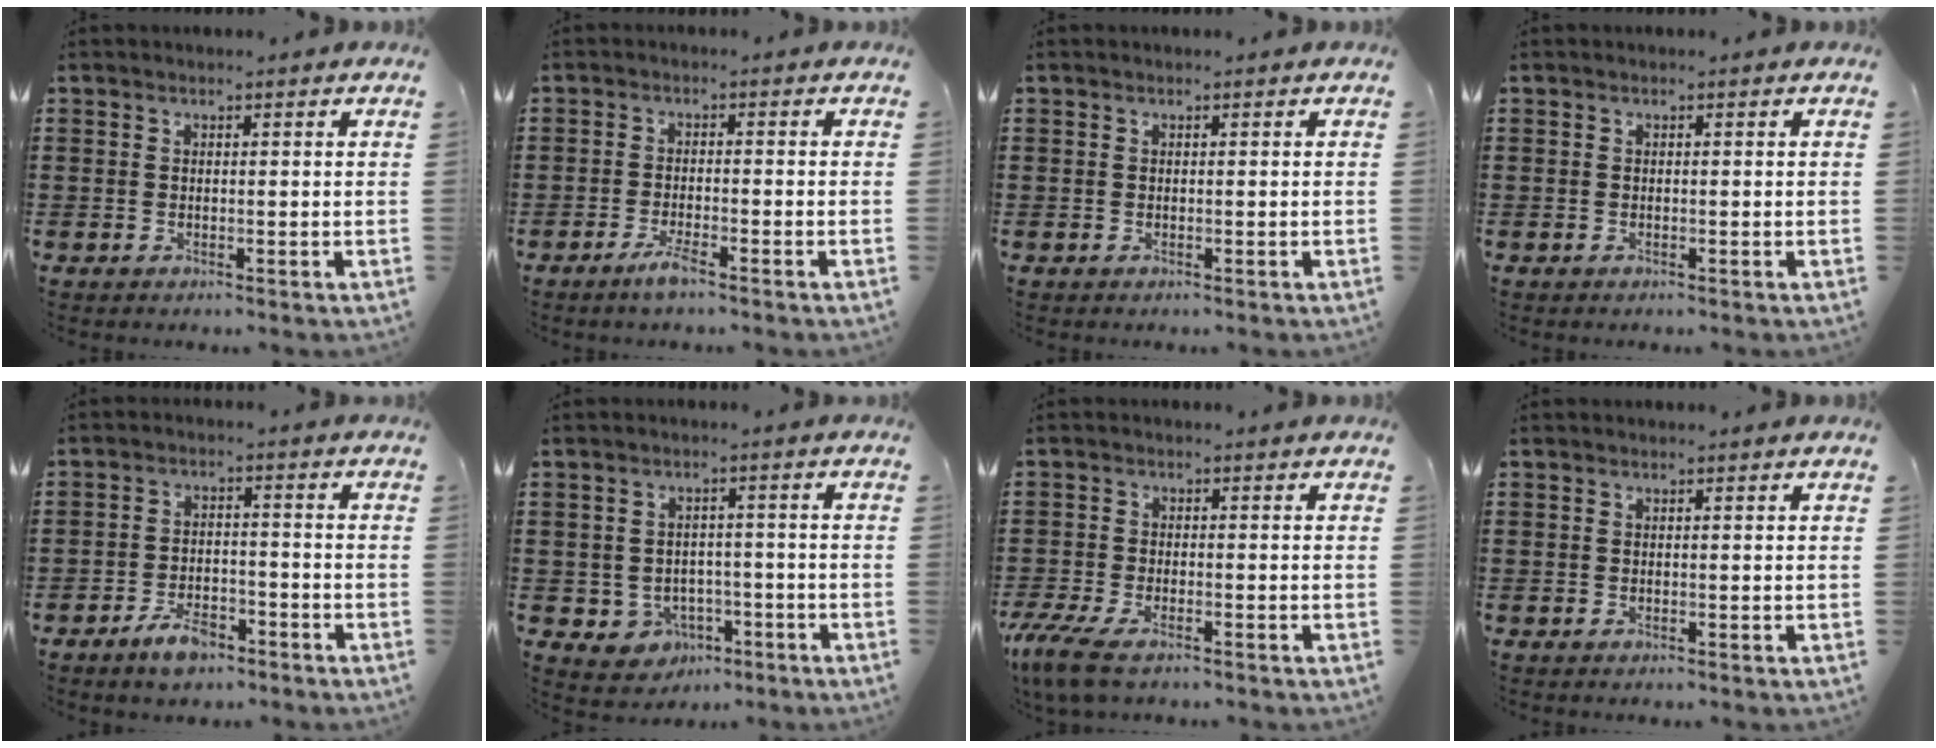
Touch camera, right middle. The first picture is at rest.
{"total": 2.8, "force": [-1.9, 0.3, 2.1], "torque": [-0.049, -0.002, -0.039]}
{"total": 0.0}
{"total": 0.0}
{"total": 4.7, "force": [-3.3, 2.0, 2.6], "torque": [-0.054, 0.007, -0.066]}
{"total": 3.2, "force": [-1.7, 2.7, 0.7], "torque": [-0.024, 0.006, -0.036]}
{"total": 4.7, "force": [-3.4, 1.2, 2.9], "torque": [-0.084, -0.011, -0.075]}
{"total": 0.0}